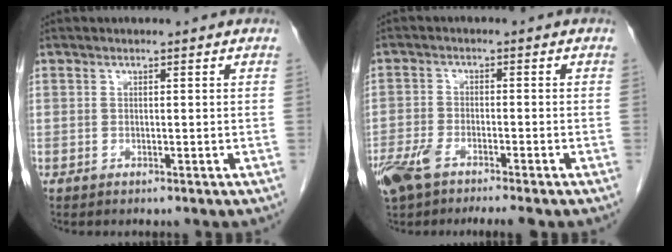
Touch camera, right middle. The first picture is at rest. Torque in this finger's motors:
{"motor_torque": [0.46, -0.42, 0.10, 0.04]}